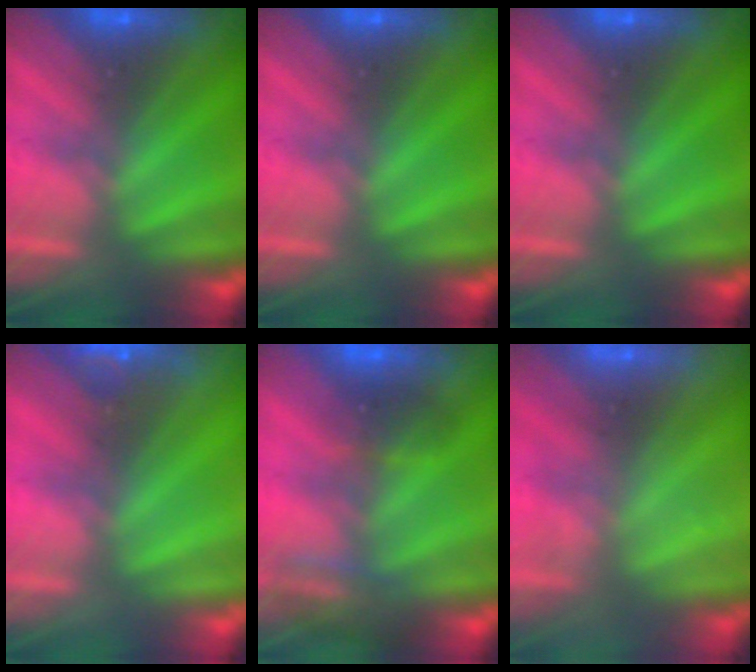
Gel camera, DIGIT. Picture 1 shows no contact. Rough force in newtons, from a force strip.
{"total": 0.0}
{"total": 0.0}
{"total": 3.2}
{"total": 3.4}
{"total": 2.1}